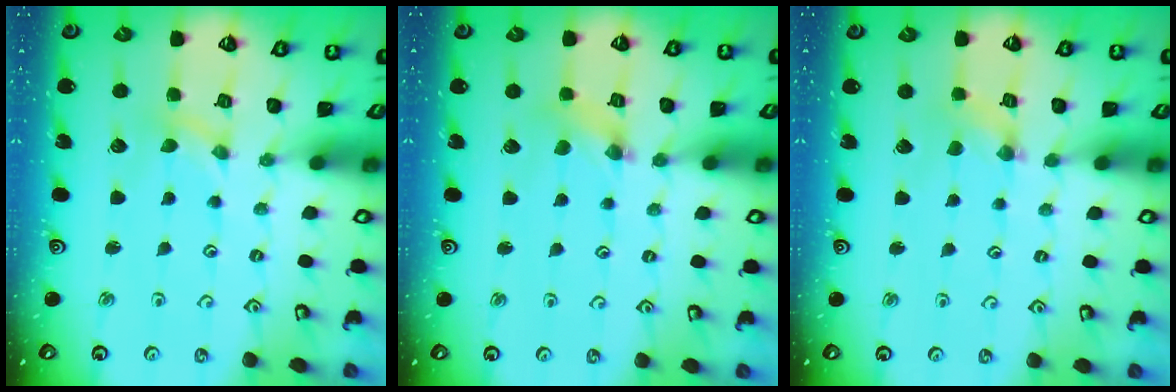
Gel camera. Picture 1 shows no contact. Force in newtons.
{"total": 1.5, "press": 1.4, "slide": 0.3}
{"total": 0.0}